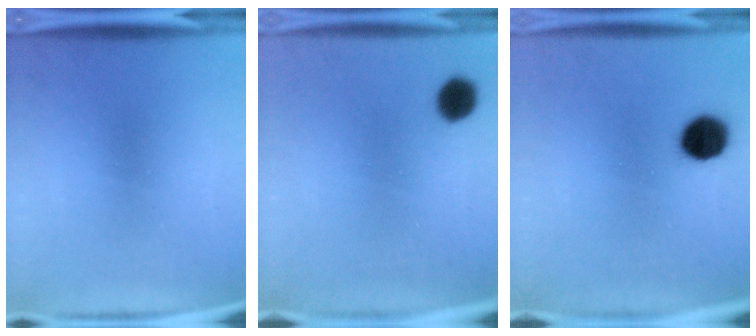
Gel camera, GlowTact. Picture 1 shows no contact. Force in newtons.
{"total": 5.3}
{"total": 9.0}